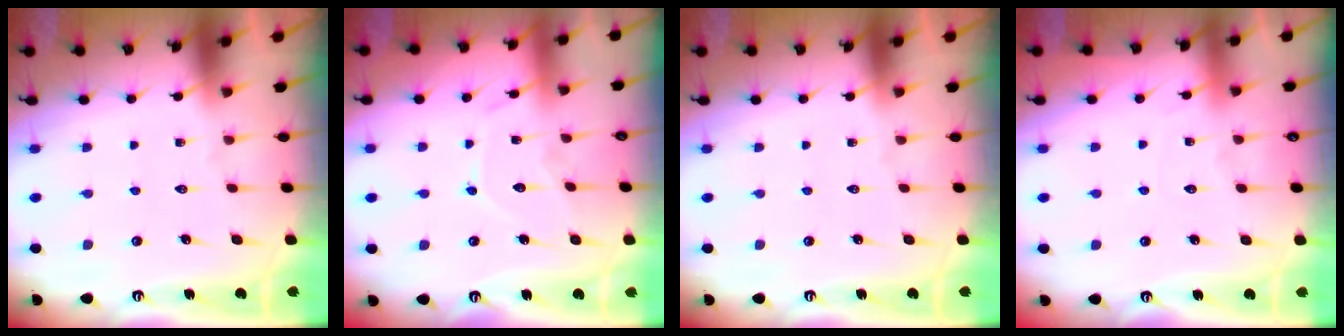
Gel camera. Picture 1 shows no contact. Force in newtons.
{"total": 9.0, "press": 9.0, "slide": 0.7}
{"total": 0.0}
{"total": 2.7, "press": 2.7, "slide": 0.3}